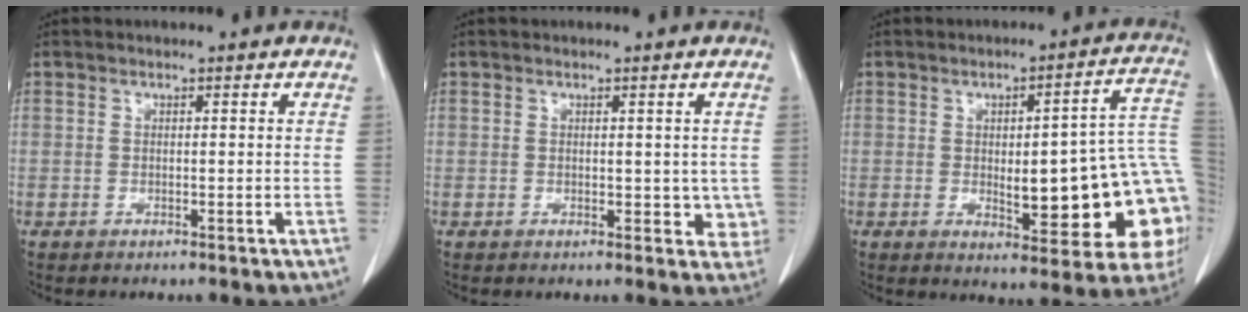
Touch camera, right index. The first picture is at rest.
{"total": 3.2, "force": [0.1, 2.1, 2.4], "torque": [-0.010, -0.003, 0.002]}
{"total": 19.4, "force": [-2.5, 5.2, 18.5], "torque": [-0.157, 0.030, -0.013]}